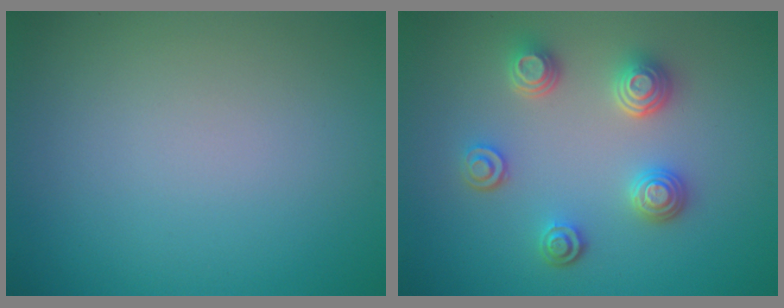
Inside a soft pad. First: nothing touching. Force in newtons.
{"total": 3.8, "press": 3.2, "slide": 1.9}